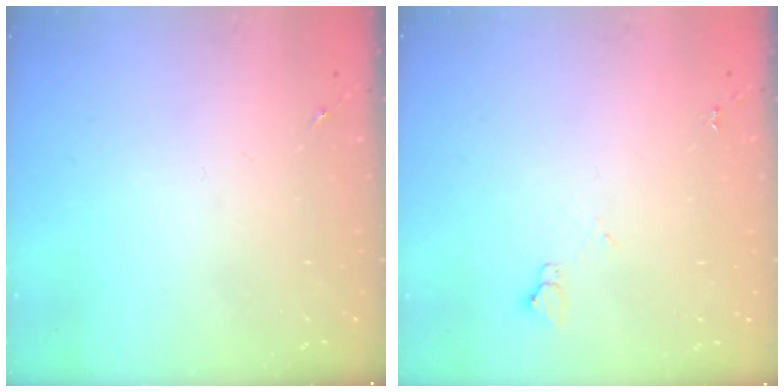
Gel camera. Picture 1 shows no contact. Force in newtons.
{"total": 3.6, "press": 3.6, "slide": 0.5}